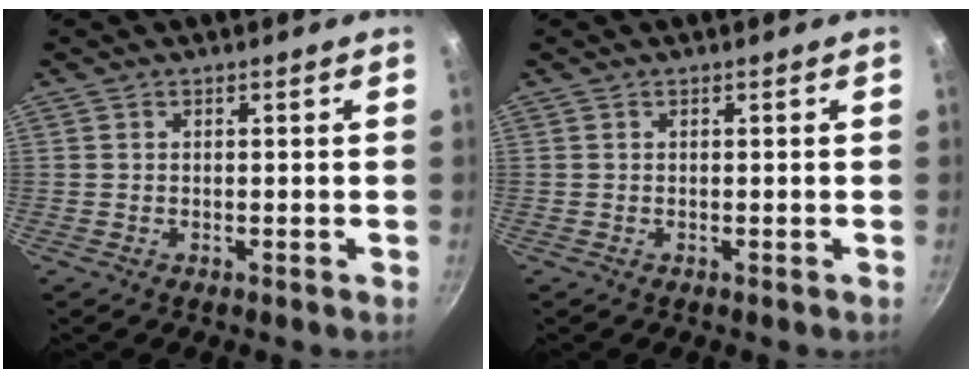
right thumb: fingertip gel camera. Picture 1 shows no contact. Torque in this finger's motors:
{"motor_torque": [0.00, 0.00, 0.01, 0.00, 0.00]}